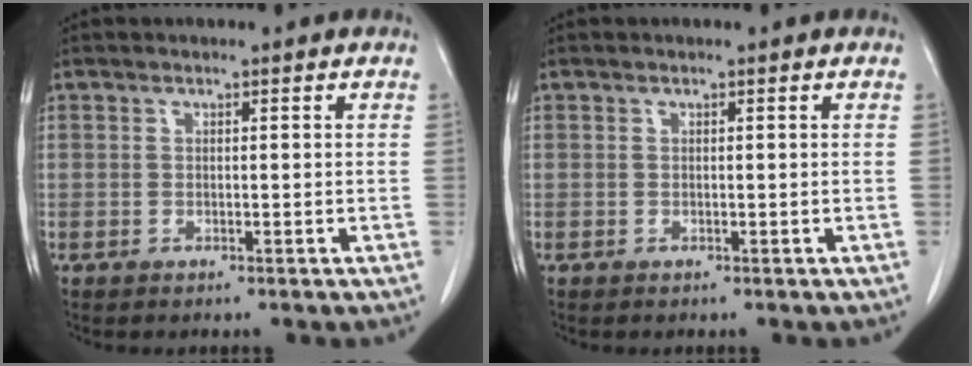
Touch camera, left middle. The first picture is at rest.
{"total": 0.0}